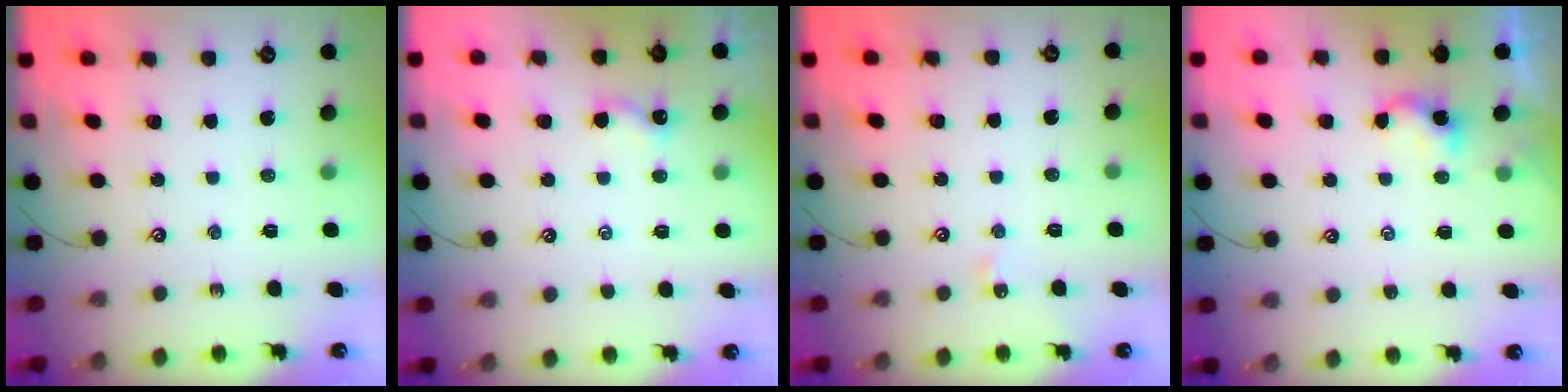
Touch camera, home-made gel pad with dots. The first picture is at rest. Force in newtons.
{"total": 2.0, "press": 2.0, "slide": 0.2}
{"total": 3.9, "press": 3.9, "slide": 0.6}
{"total": 1.1, "press": 1.0, "slide": 0.3}